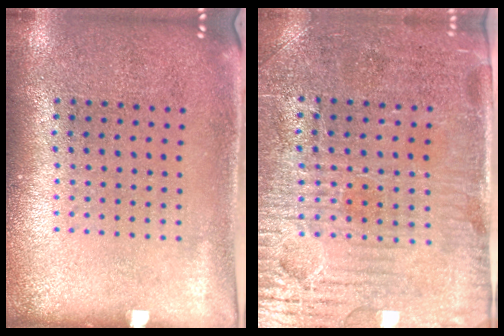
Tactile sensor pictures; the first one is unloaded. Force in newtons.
{"total": 3.8, "press": 3.6, "slide": 1.3}